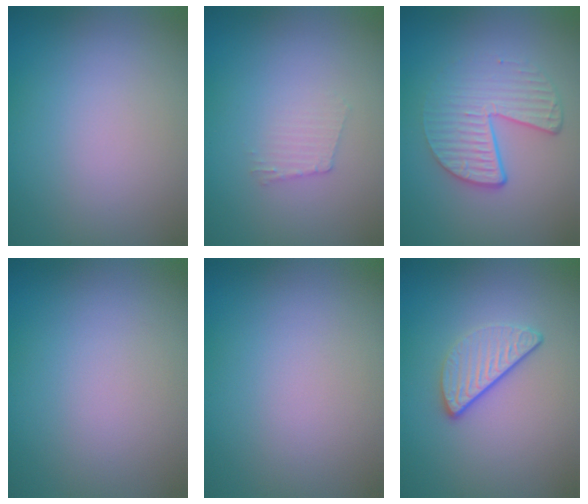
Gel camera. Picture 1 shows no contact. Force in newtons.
{"total": 1.2, "press": 1.2, "slide": 0.2}
{"total": 4.7, "press": 3.0, "slide": 3.6}
{"total": 0.0}
{"total": 0.0}
{"total": 3.0, "press": 2.3, "slide": 1.8}